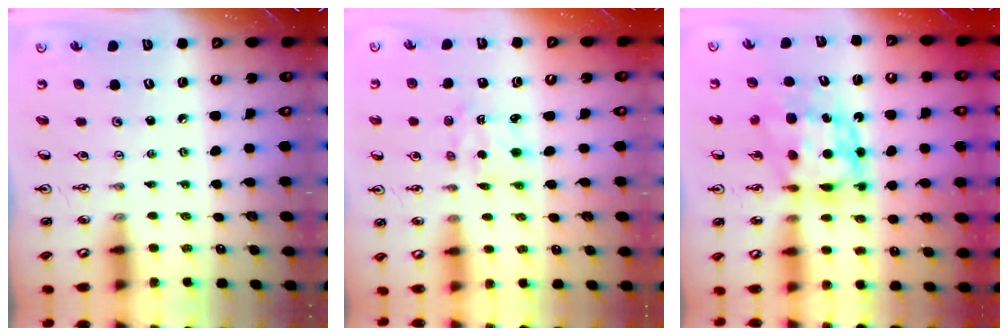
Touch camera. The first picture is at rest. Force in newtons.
{"total": 1.9, "press": 1.8, "slide": 0.6}
{"total": 7.7, "press": 7.7, "slide": 0.7}